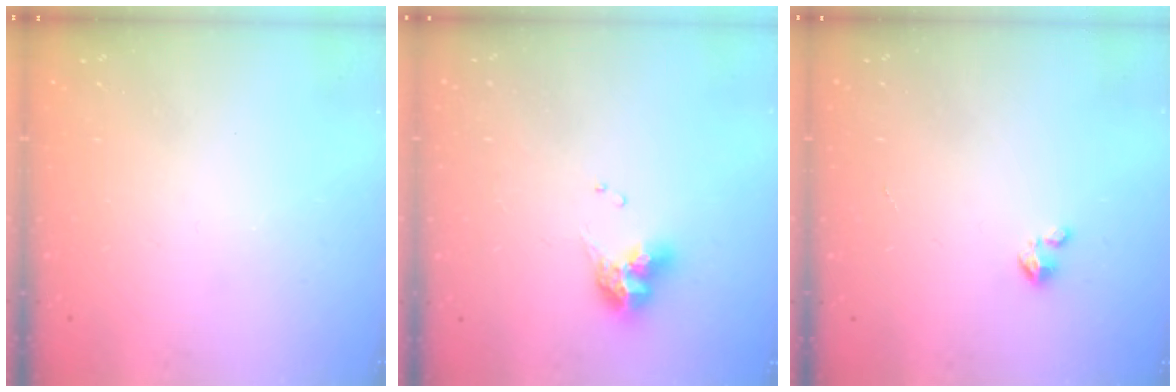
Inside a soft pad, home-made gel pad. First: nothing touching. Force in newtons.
{"total": 8.9, "press": 8.8, "slide": 0.9}
{"total": 2.1, "press": 2.1, "slide": 0.3}